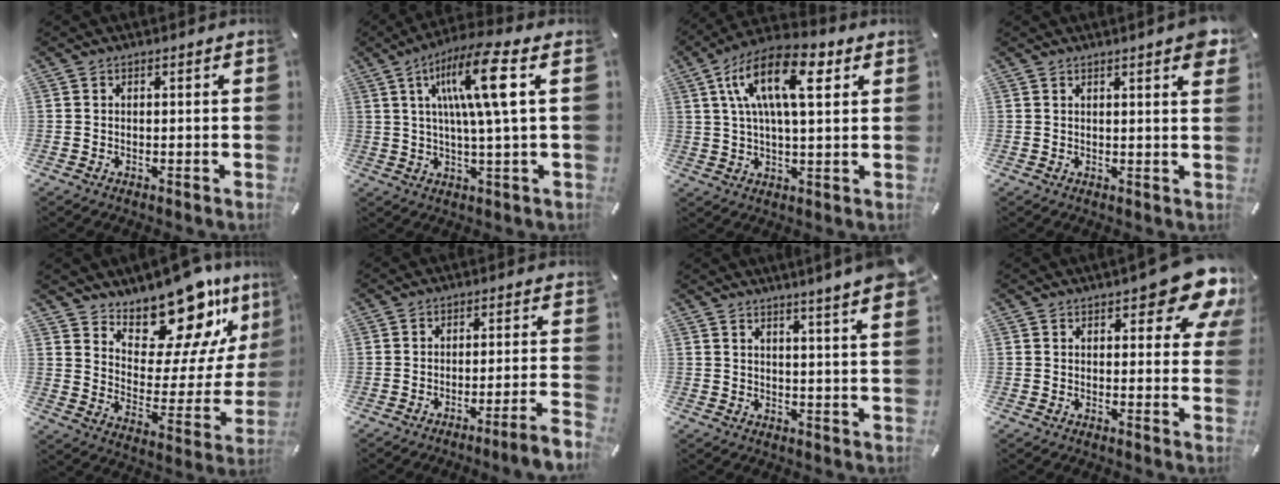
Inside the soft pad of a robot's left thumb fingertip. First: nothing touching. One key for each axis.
{"total": 14.1, "fx": 4.5, "fy": 1.2, "fz": 13.3, "tx": -0.246, "ty": -0.006, "tz": 0.062}
{"total": 15.8, "fx": 5.9, "fy": 6.6, "fz": 13.1, "tx": -0.245, "ty": 0.003, "tz": 0.098}
{"total": 3.5, "fx": 2.1, "fy": 0.5, "fz": 2.8, "tx": -0.041, "ty": -0.012, "tz": 0.033}
{"total": 18.5, "fx": 15.9, "fy": 7.0, "fz": 6.3, "tx": -0.087, "ty": -0.151, "tz": 0.267}
{"total": 6.2, "fx": -2.9, "fy": -0.5, "fz": 5.4, "tx": -0.085, "ty": -0.014, "tz": -0.050}
{"total": 5.8, "fx": 4.4, "fy": -0.6, "fz": 3.7, "tx": -0.060, "ty": -0.035, "tz": 0.070}
{"total": 11.9, "fx": 7.5, "fy": 4.7, "fz": 7.9, "tx": -0.086, "ty": -0.054, "tz": 0.126}